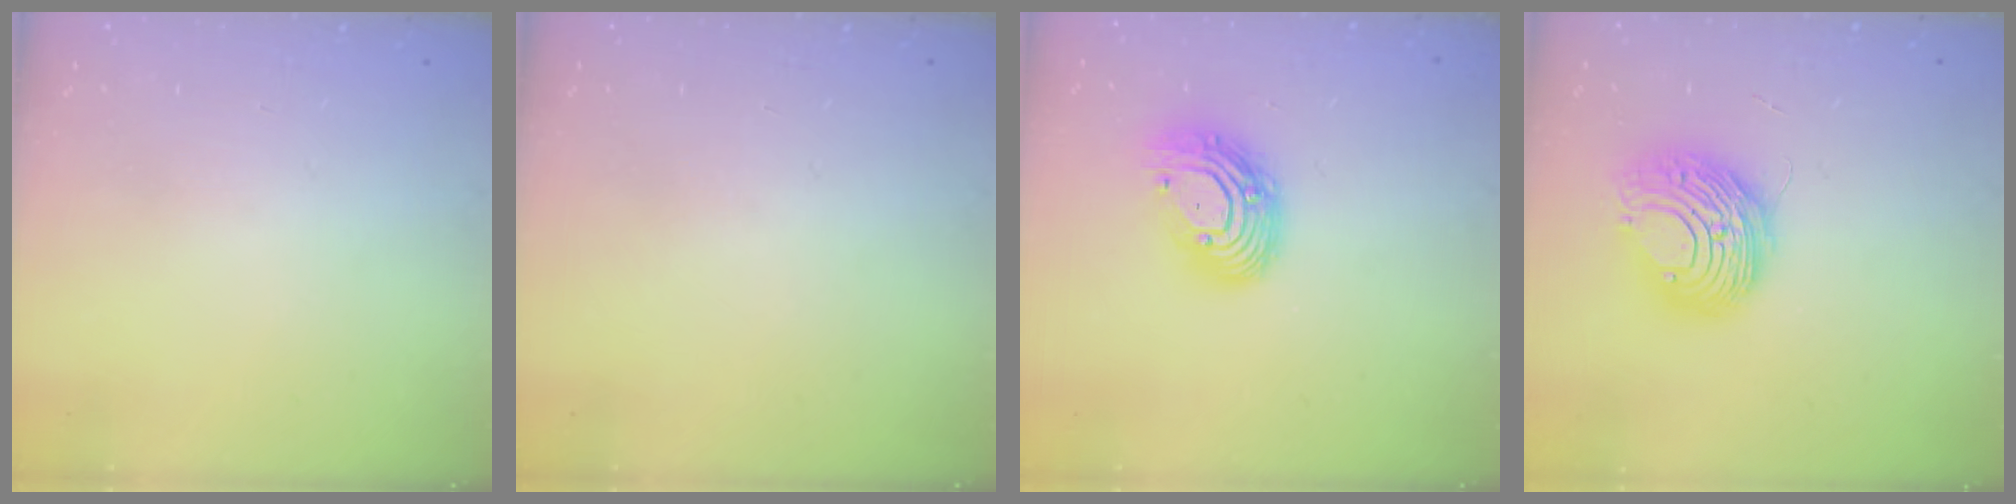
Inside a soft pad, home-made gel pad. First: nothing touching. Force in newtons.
{"total": 0.0}
{"total": 13.1, "press": 13.1, "slide": 1.1}
{"total": 10.5, "press": 10.5, "slide": 1.3}